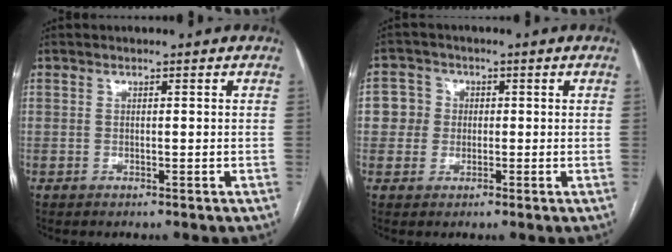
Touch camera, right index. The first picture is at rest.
{"total": 4.2, "force": [0.1, 4.2, 0.4], "torque": [-0.003, 0.019, 0.003]}